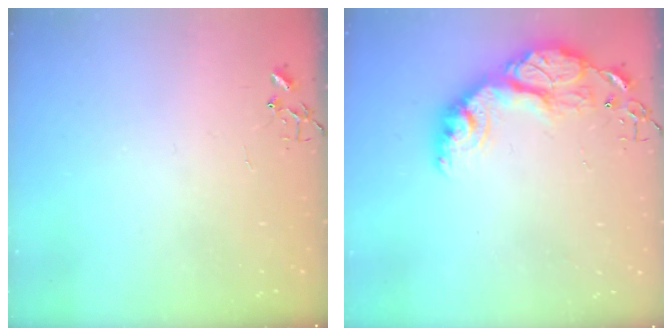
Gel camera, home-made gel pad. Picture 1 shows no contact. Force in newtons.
{"total": 19.9, "press": 19.8, "slide": 1.4}